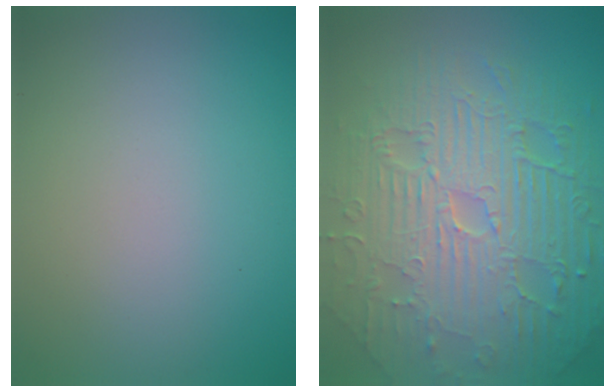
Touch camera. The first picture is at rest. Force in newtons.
{"total": 11.6, "press": 7.5, "slide": 8.9}